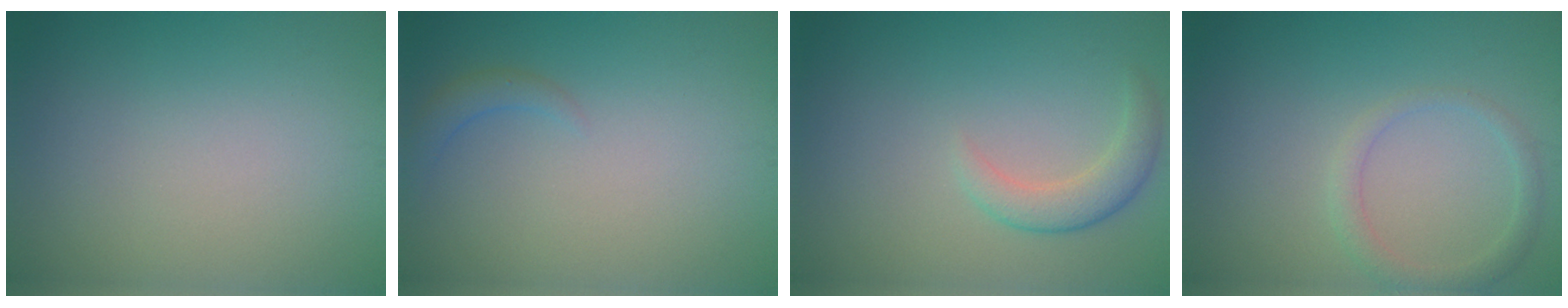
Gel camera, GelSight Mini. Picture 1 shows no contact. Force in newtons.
{"total": 1.4, "press": 1.4, "slide": 0.2}
{"total": 2.5, "press": 2.5, "slide": 0.3}
{"total": 1.9, "press": 1.9, "slide": 0.1}